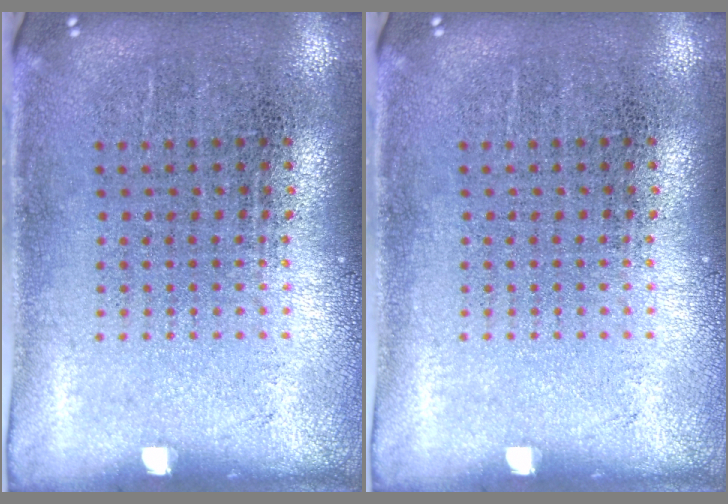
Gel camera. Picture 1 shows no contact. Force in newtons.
{"total": 0.0}